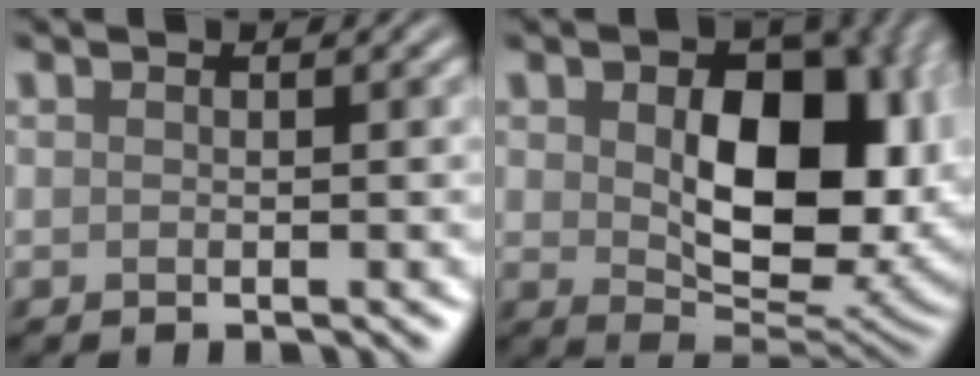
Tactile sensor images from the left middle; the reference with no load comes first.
{"total": 12.1, "force": [1.5, 7.5, 9.4], "torque": [-0.137, -0.018, 0.039]}